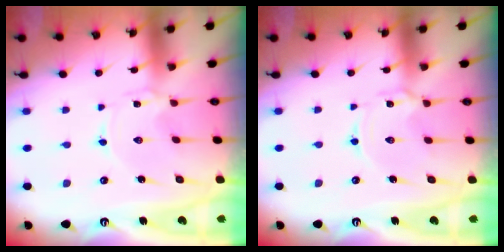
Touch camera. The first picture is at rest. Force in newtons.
{"total": 1.8, "press": 1.7, "slide": 0.1}